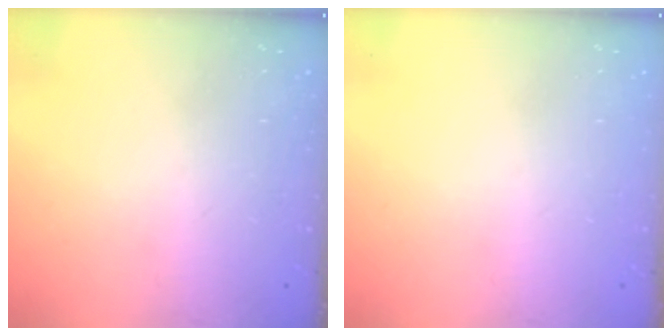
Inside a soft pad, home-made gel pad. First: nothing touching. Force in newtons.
{"total": 0.0}